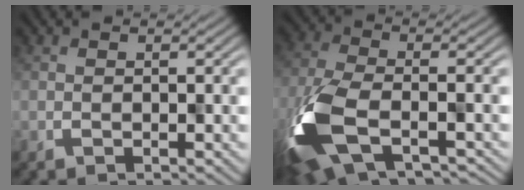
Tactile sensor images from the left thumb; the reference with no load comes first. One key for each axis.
{"total": 12.6, "fx": -6.1, "fy": 6.0, "fz": 9.2, "tx": -0.264, "ty": -0.053, "tz": -0.105}